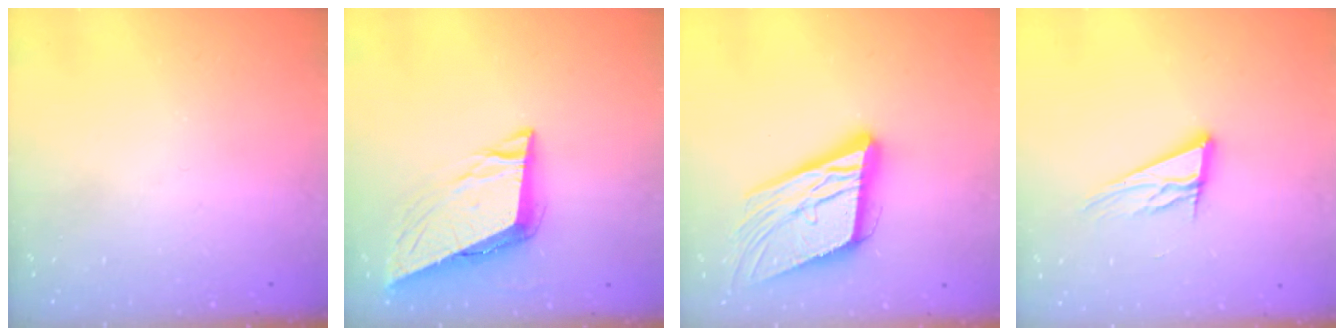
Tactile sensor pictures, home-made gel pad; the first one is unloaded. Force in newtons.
{"total": 9.6, "press": 9.4, "slide": 2.1}
{"total": 18.5, "press": 18.2, "slide": 3.6}
{"total": 11.5, "press": 11.4, "slide": 1.9}